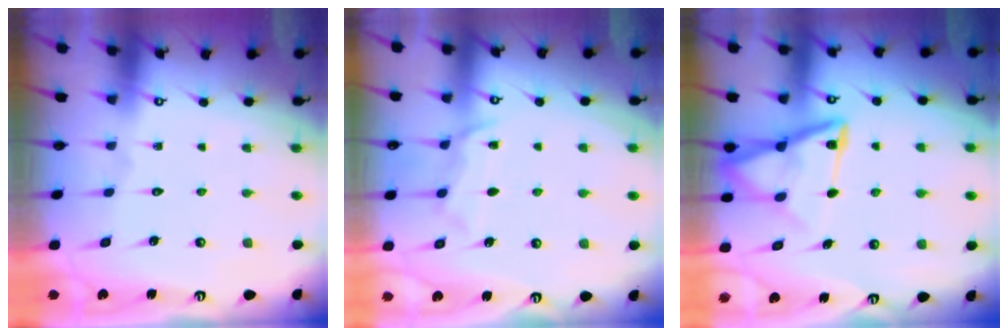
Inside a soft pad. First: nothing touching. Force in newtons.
{"total": 7.7, "press": 7.7, "slide": 0.6}
{"total": 12.2, "press": 12.1, "slide": 1.1}